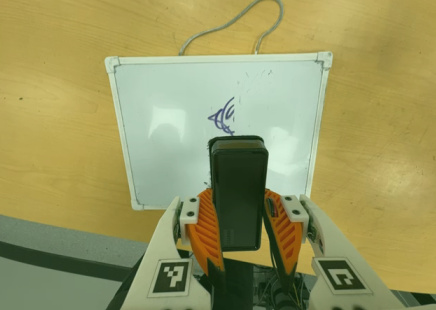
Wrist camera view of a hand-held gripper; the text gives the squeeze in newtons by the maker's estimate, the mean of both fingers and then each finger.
{"total": 9.9, "left": 8.3, "right": 11.5}